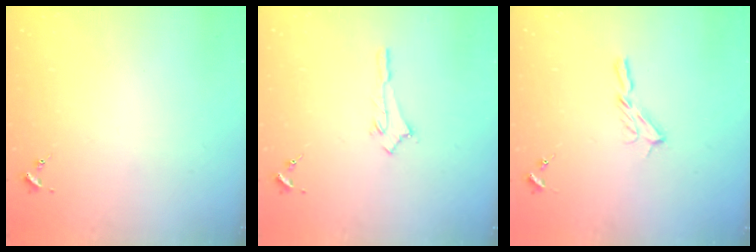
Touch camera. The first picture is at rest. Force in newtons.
{"total": 2.5, "press": 2.5, "slide": 0.2}
{"total": 5.4, "press": 5.4, "slide": 0.5}